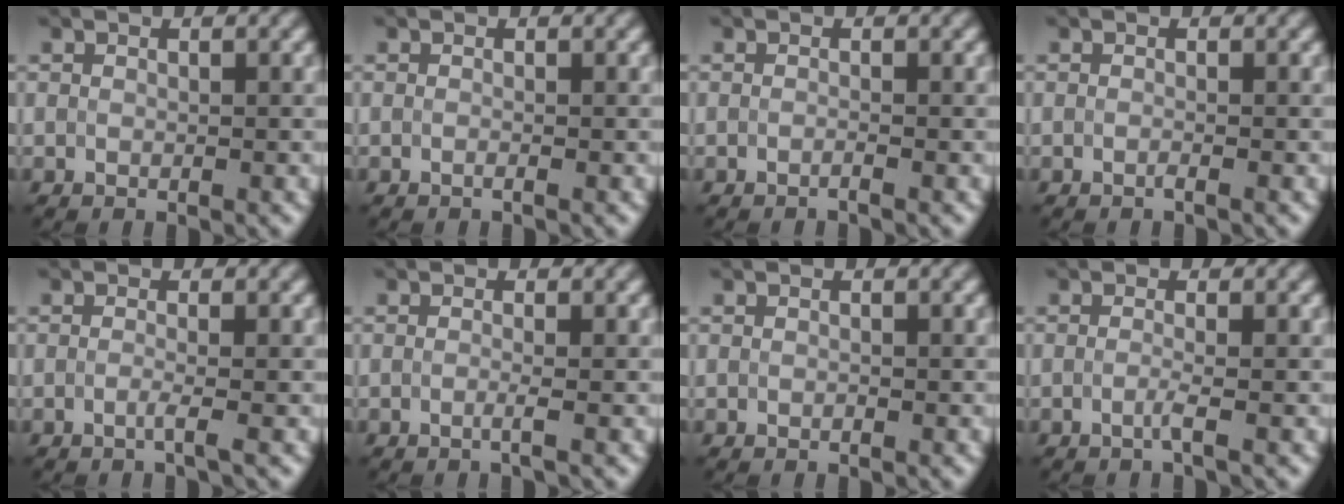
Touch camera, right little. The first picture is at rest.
{"total": 0.6, "force": [-0.6, 0.0, 0.1], "torque": [0.000, -0.010, -0.015]}
{"total": 1.0, "force": [-1.0, -0.3, -0.2], "torque": [0.004, -0.004, -0.016]}
{"total": 0.9, "force": [-0.9, -0.2, -0.1], "torque": [0.003, -0.005, -0.014]}
{"total": 1.0, "force": [-0.9, -0.1, 0.4], "torque": [-0.008, -0.006, -0.018]}
{"total": 0.9, "force": [-0.8, -0.1, 0.3], "torque": [-0.004, -0.006, -0.016]}
{"total": 0.5, "force": [-0.4, -0.2, -0.2], "torque": [0.000, -0.004, -0.005]}
{"total": 1.1, "force": [-1.0, -0.3, 0.3], "torque": [-0.009, -0.003, -0.020]}